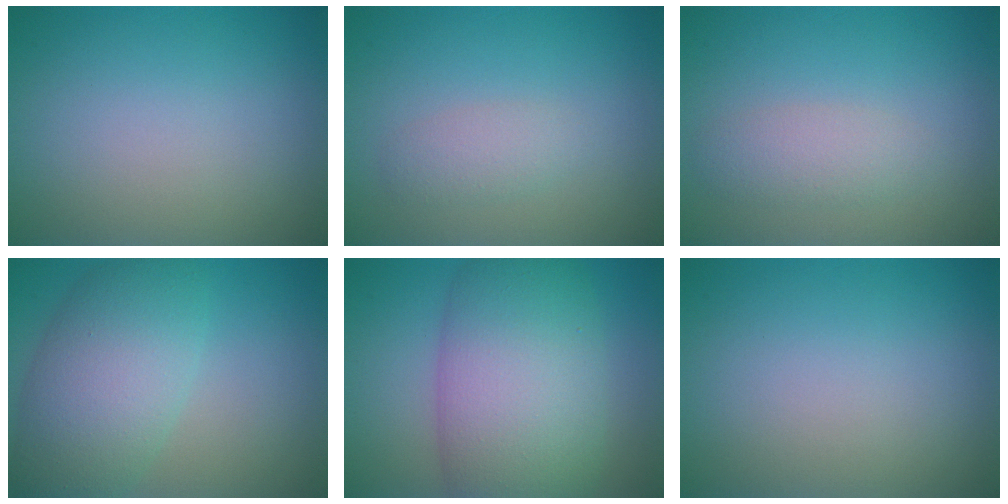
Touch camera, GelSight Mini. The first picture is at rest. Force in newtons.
{"total": 1.7, "press": 1.7, "slide": 0.2}
{"total": 2.1, "press": 2.1, "slide": 0.1}
{"total": 7.4, "press": 7.3, "slide": 0.4}
{"total": 11.1, "press": 11.1, "slide": 0.3}
{"total": 0.0}